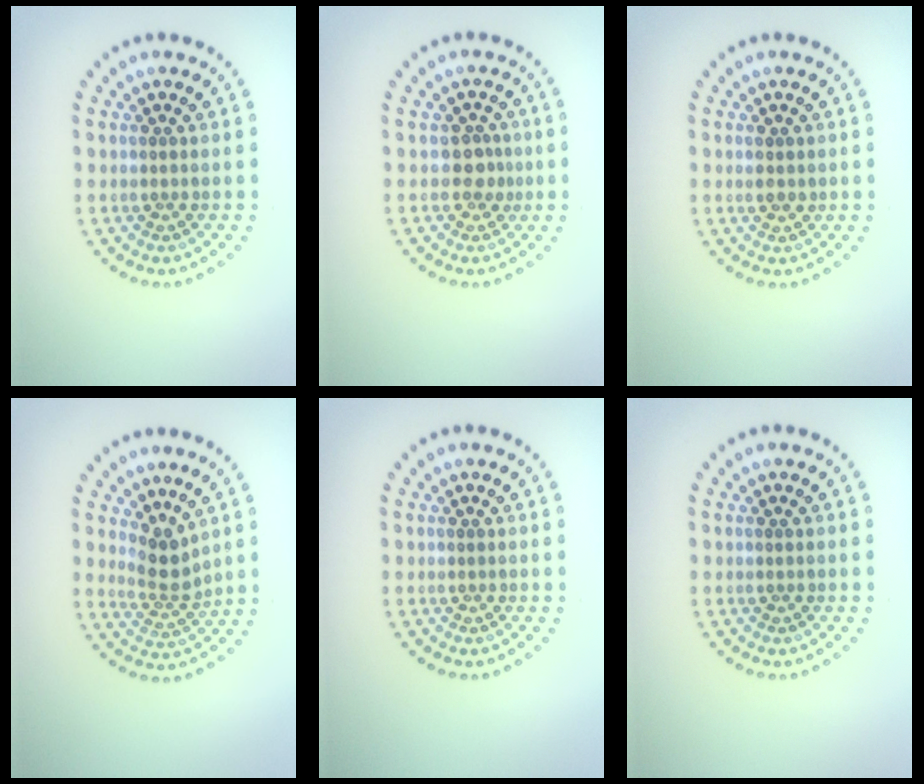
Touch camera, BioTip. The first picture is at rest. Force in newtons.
{"total": 1.8, "press": 1.5, "slide": 1.0}
{"total": 1.1, "press": 1.1, "slide": 0.3}
{"total": 2.5, "press": 1.8, "slide": 1.8}
{"total": 0.0}
{"total": 0.0}